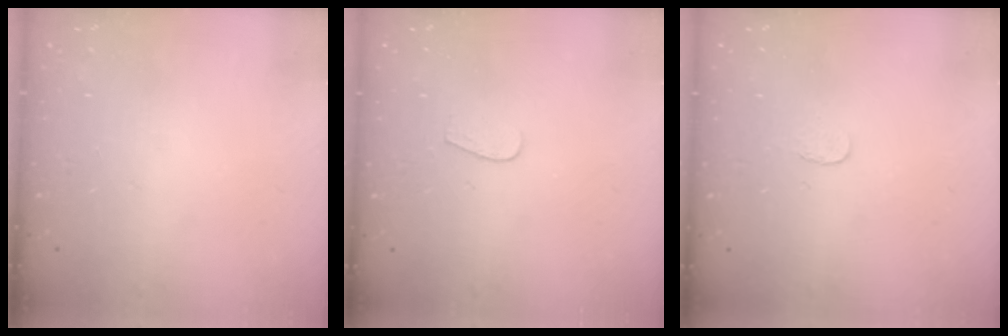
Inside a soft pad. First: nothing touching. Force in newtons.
{"total": 3.3, "press": 3.3, "slide": 0.2}
{"total": 3.0, "press": 3.0, "slide": 0.2}